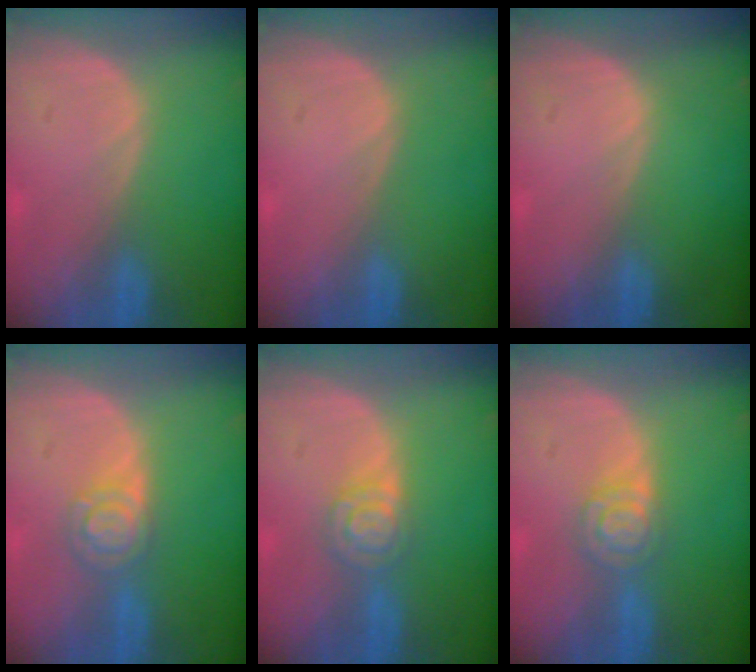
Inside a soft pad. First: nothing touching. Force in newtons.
{"total": 0.0}
{"total": 0.0}
{"total": 4.4, "press": 4.4, "slide": 0.0}
{"total": 4.9, "press": 4.2, "slide": 2.5}
{"total": 4.9, "press": 4.2, "slide": 2.5}